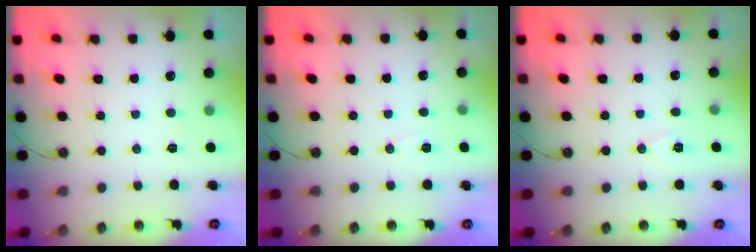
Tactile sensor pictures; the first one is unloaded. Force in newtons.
{"total": 5.2, "press": 3.2, "slide": 4.1}
{"total": 6.5, "press": 4.7, "slide": 4.5}